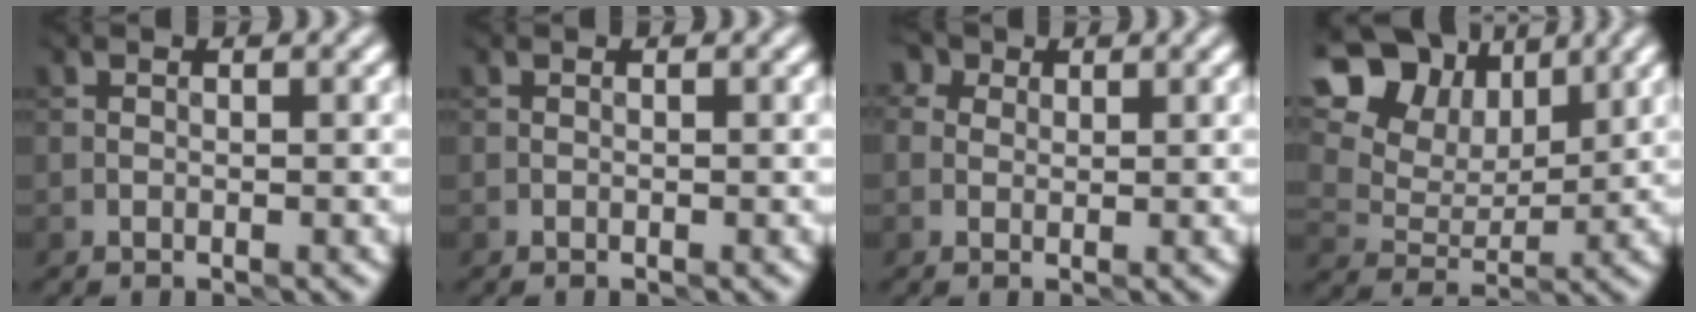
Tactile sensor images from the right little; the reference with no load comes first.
{"total": 0.0}
{"total": 1.9, "force": [0.7, 1.6, 0.8], "torque": [0.007, 0.005, -0.014]}
{"total": 14.3, "force": [9.0, 9.1, 6.4], "torque": [-0.147, 0.030, 0.180]}